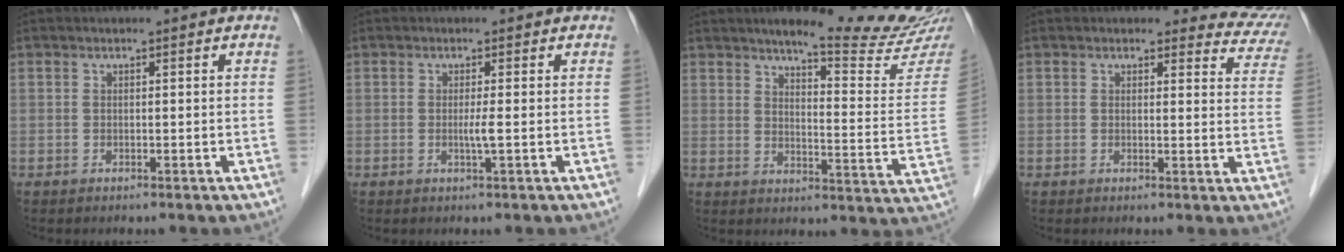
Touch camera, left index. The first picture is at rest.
{"total": 1.5, "force": [-0.3, -0.4, 1.5], "torque": [-0.032, -0.004, -0.005]}
{"total": 16.9, "force": [15.4, -0.4, 7.0], "torque": [-0.095, -0.088, 0.185]}
{"total": 7.9, "force": [7.5, 2.6, -0.2], "torque": [0.048, -0.032, 0.038]}